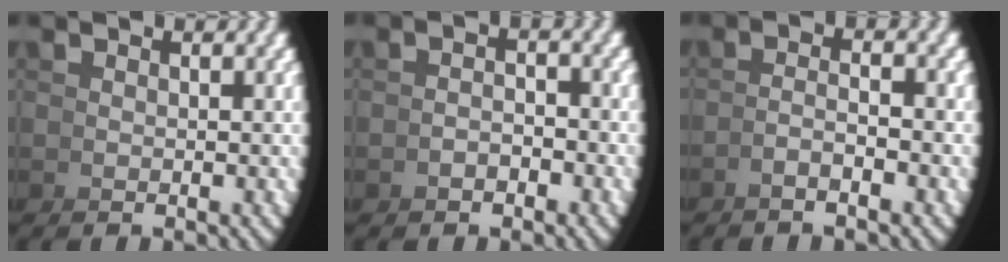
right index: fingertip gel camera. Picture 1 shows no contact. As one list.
[{"total": 1.4, "force": [-1.4, -0.2, 0.1], "torque": [0.018, 0.006, -0.030]}, {"total": 2.0, "force": [-1.1, -0.8, 1.4], "torque": [-0.015, 0.004, -0.022]}]